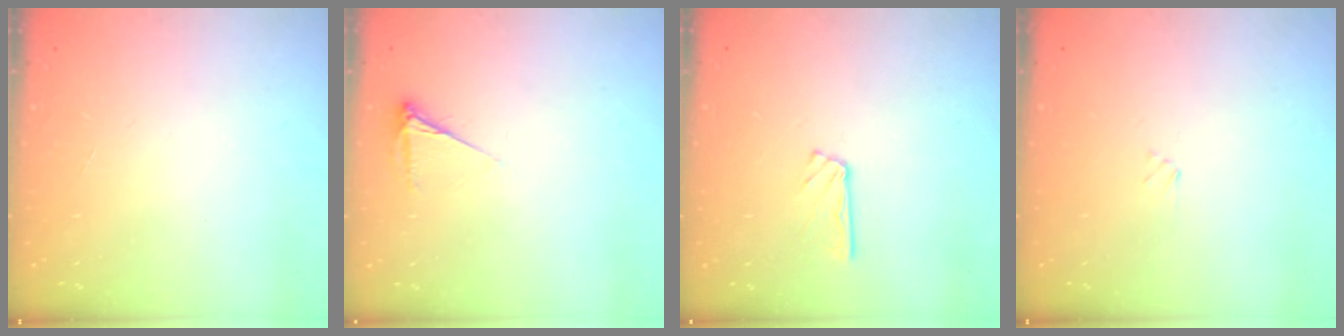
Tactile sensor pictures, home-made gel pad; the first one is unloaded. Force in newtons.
{"total": 4.6, "press": 4.6, "slide": 0.7}
{"total": 5.3, "press": 5.3, "slide": 0.3}
{"total": 1.2, "press": 1.2, "slide": 0.1}